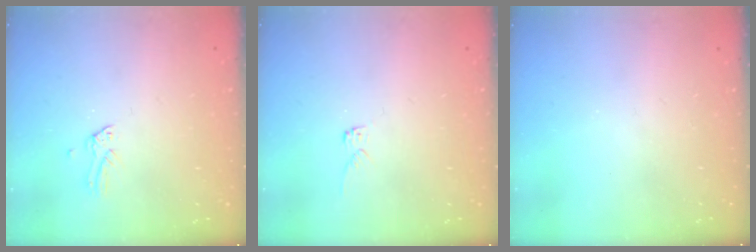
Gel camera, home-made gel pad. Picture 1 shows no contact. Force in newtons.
{"total": 2.8, "press": 2.8, "slide": 0.1}
{"total": 0.0}